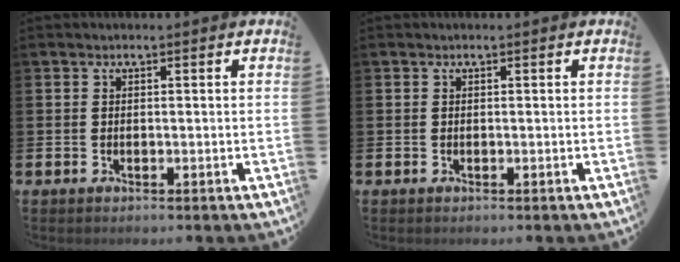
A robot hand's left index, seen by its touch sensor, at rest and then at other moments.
{"total": 0.0}